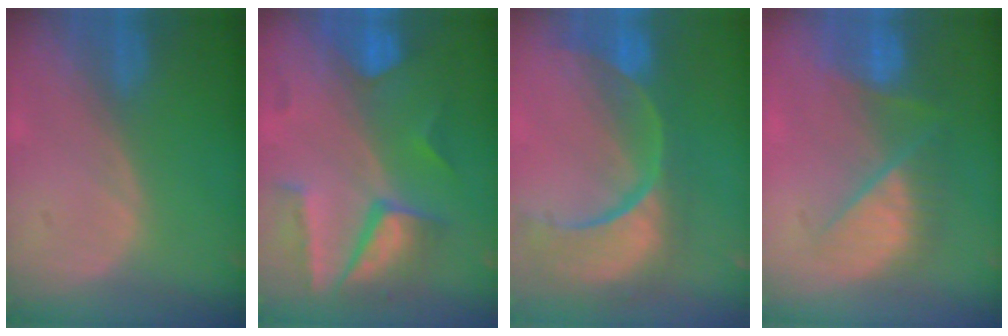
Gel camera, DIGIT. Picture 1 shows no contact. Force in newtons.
{"total": 9.6, "press": 8.3, "slide": 4.9}
{"total": 13.7, "press": 10.8, "slide": 8.4}
{"total": 8.6, "press": 7.9, "slide": 3.4}